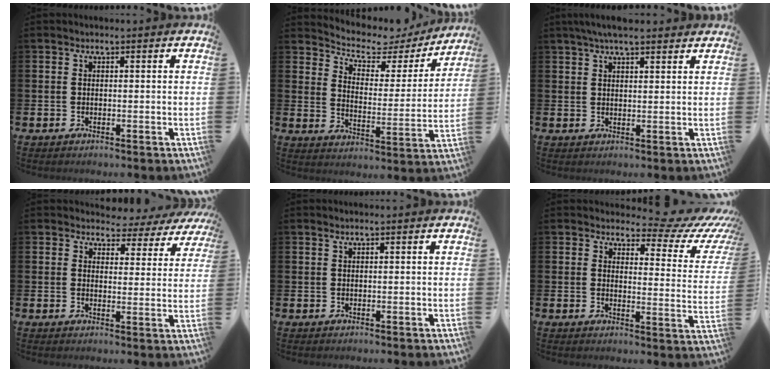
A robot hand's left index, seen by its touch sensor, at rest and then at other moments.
{"total": 5.5, "force": [4.8, 2.3, 1.2], "torque": [-0.045, -0.040, 0.073]}
{"total": 4.5, "force": [3.9, 0.9, 2.1], "torque": [-0.043, -0.006, 0.069]}
{"total": 2.9, "force": [2.4, 1.7, 0.0], "torque": [-0.001, -0.027, 0.034]}
{"total": 0.5, "force": [0.5, 0.0, 0.2], "torque": [0.002, -0.003, 0.007]}
{"total": 5.0, "force": [4.1, 2.2, 1.9], "torque": [-0.021, -0.044, 0.057]}